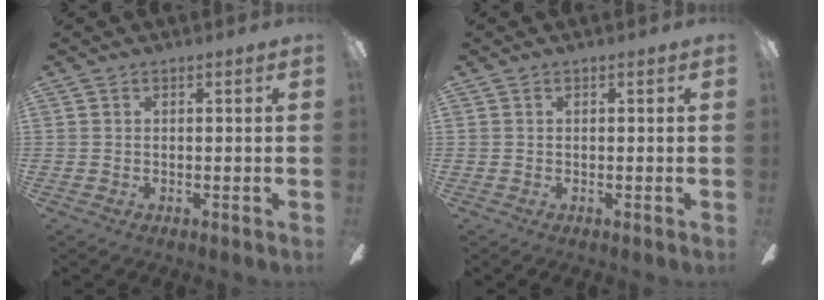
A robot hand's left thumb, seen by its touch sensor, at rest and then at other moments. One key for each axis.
{"total": 0.0}